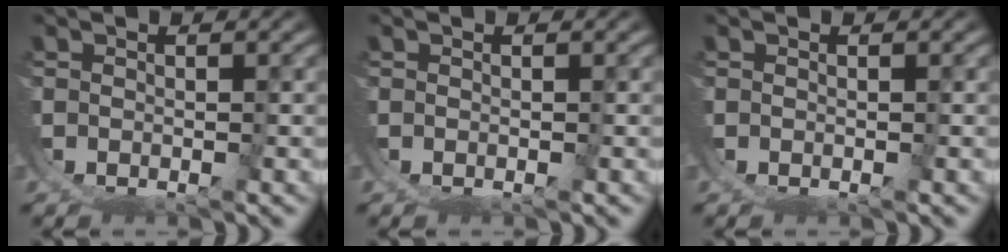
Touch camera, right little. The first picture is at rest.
{"total": 0.0}
{"total": 0.0}